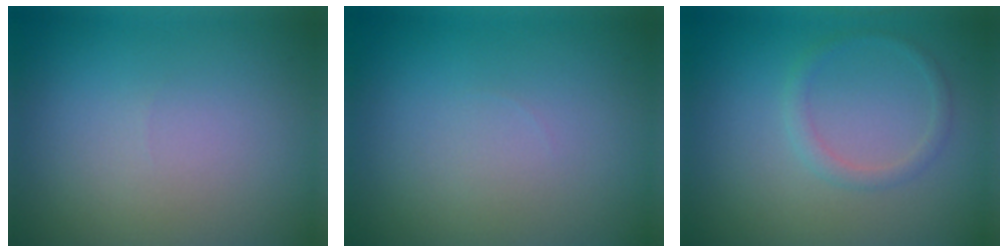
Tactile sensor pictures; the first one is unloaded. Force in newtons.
{"total": 0.5, "press": 0.5, "slide": 0.0}
{"total": 1.4, "press": 1.4, "slide": 0.1}